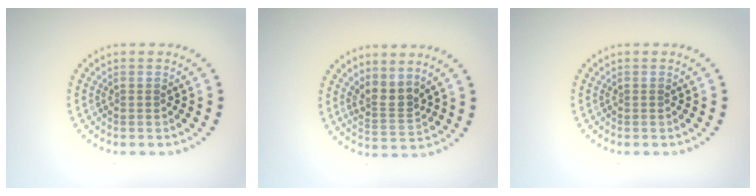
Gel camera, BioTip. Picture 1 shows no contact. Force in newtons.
{"total": 2.6, "press": 1.9, "slide": 1.7}
{"total": 0.0}